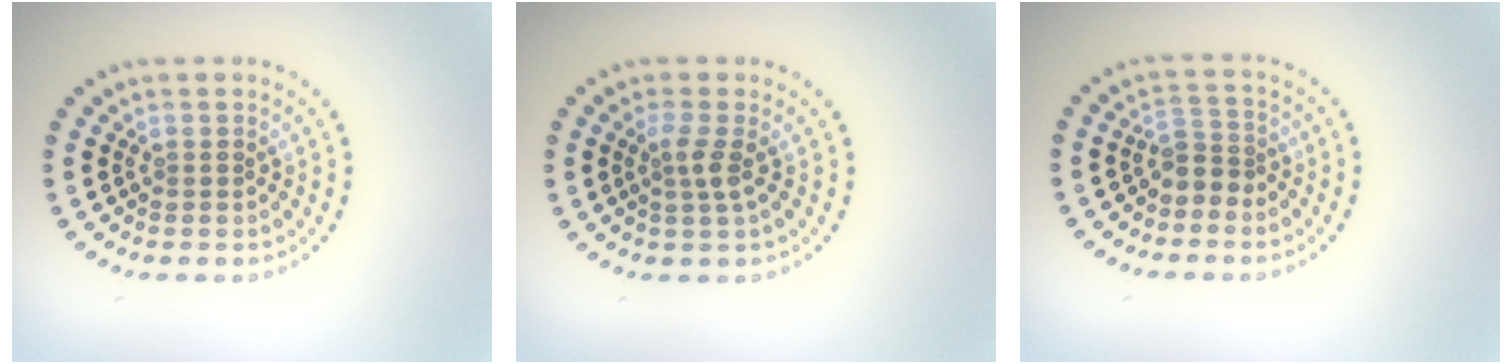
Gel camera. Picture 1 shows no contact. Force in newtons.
{"total": 1.8, "press": 1.3, "slide": 1.3}
{"total": 2.2, "press": 1.7, "slide": 1.4}